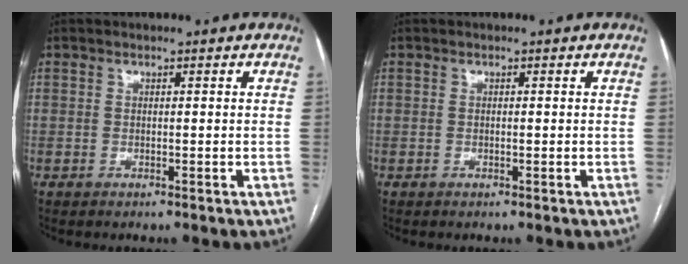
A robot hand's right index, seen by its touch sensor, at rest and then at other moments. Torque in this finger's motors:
{"motor_torque": [-0.19, 0.00, -0.02, 0.00]}